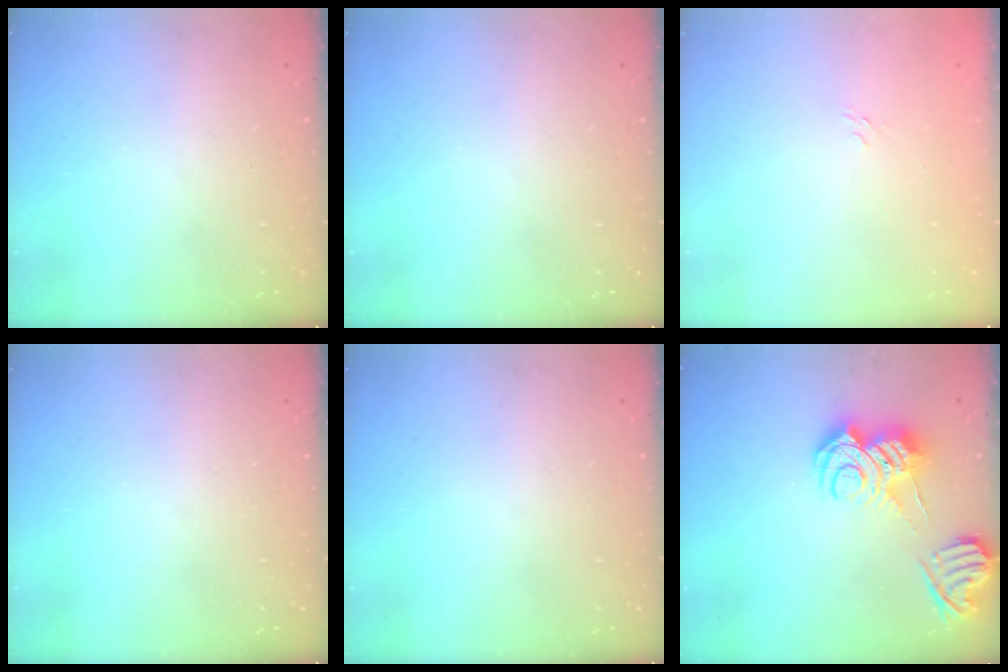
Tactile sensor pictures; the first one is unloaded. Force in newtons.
{"total": 0.0}
{"total": 2.7, "press": 2.4, "slide": 1.1}
{"total": 0.0}
{"total": 0.0}
{"total": 13.0, "press": 12.9, "slide": 1.8}